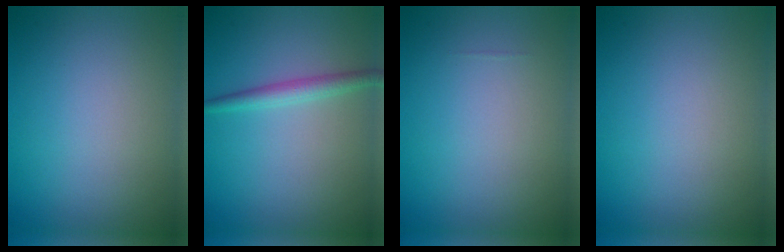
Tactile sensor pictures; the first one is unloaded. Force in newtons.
{"total": 2.0, "press": 2.0, "slide": 0.1}
{"total": 0.0}
{"total": 0.0}